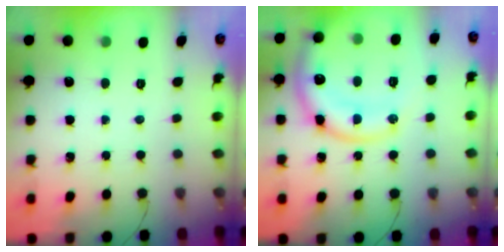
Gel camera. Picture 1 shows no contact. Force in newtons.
{"total": 18.4, "press": 18.2, "slide": 2.2}